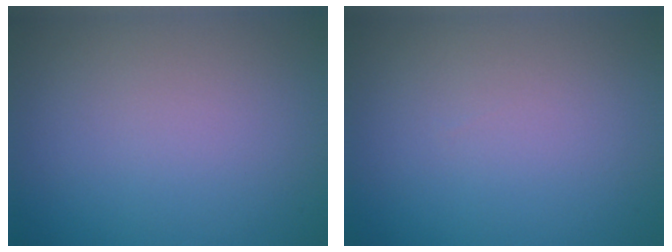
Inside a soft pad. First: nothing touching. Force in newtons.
{"total": 0.0}